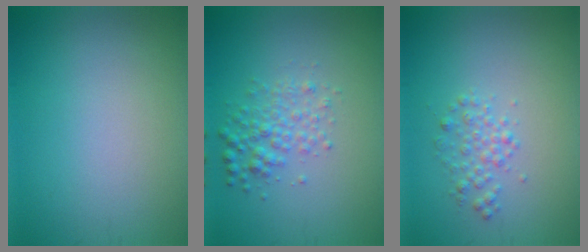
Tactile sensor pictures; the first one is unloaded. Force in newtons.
{"total": 2.5, "press": 2.5, "slide": 0.0}
{"total": 1.7, "press": 1.7, "slide": 0.0}